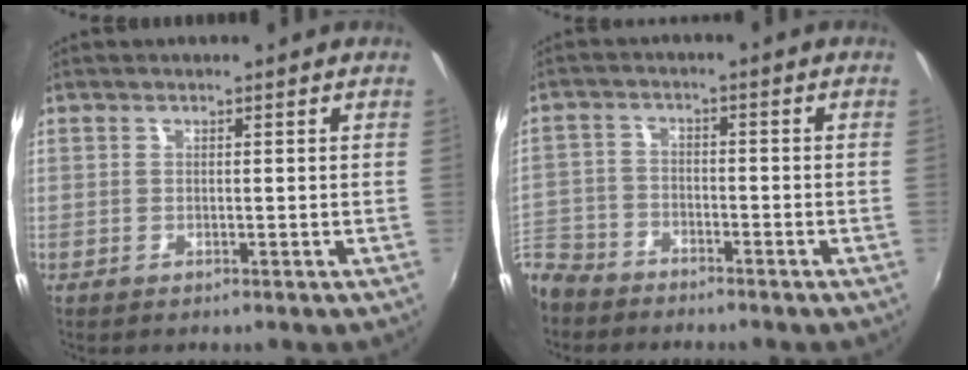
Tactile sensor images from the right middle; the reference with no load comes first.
{"total": 10.8, "force": [-7.0, 7.7, 3.0], "torque": [-0.102, 0.010, -0.129]}